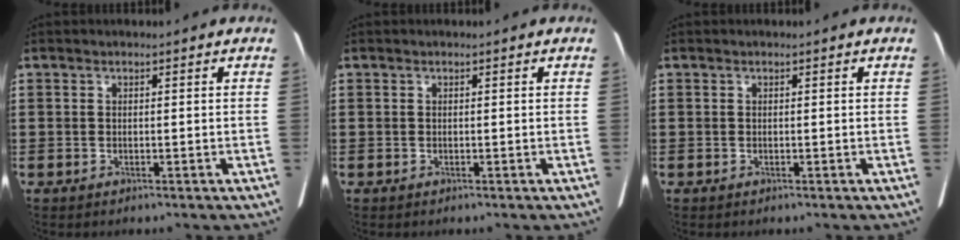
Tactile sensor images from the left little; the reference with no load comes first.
{"total": 0.0}
{"total": 0.0}